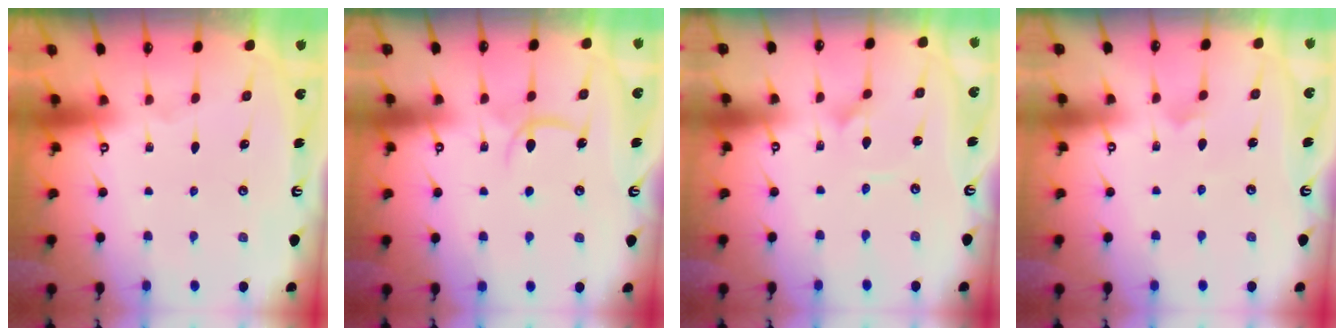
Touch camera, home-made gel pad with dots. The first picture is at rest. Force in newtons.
{"total": 6.9, "press": 6.8, "slide": 0.9}
{"total": 1.5, "press": 1.5, "slide": 0.0}
{"total": 3.2, "press": 3.2, "slide": 0.3}